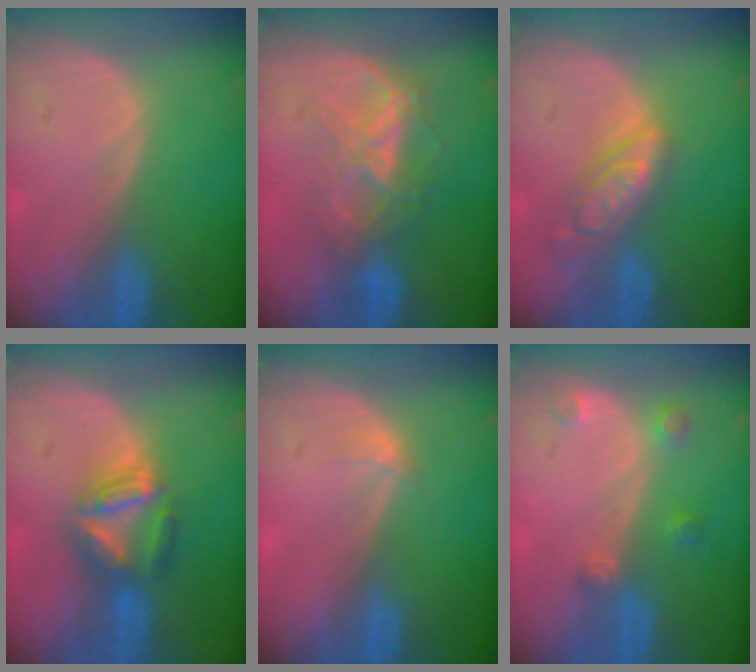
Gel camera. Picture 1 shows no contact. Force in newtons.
{"total": 6.6, "press": 6.4, "slide": 1.5}
{"total": 6.2, "press": 5.5, "slide": 2.9}
{"total": 6.6, "press": 6.2, "slide": 2.5}
{"total": 1.0, "press": 1.0, "slide": 0.1}
{"total": 2.6, "press": 2.6, "slide": 0.3}